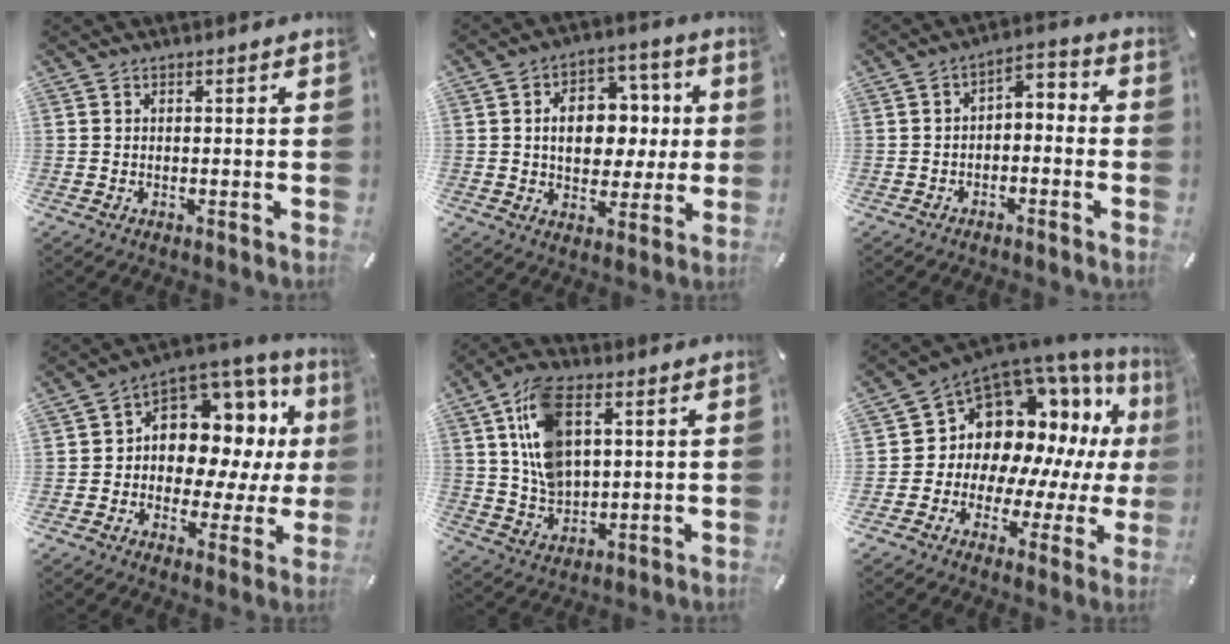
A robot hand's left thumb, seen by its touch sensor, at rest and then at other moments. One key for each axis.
{"total": 12.0, "fx": 0.8, "fy": 9.4, "fz": 7.5, "tx": -0.113, "ty": 0.008, "tz": 0.016}
{"total": 4.3, "fx": -3.3, "fy": 2.2, "fz": 1.7, "tx": -0.027, "ty": 0.018, "tz": -0.068}
{"total": 11.1, "fx": 3.2, "fy": 9.0, "fz": 5.7, "tx": -0.083, "ty": -0.049, "tz": 0.065}
{"total": 13.3, "fx": 4.3, "fy": 8.4, "fz": 9.4, "tx": -0.215, "ty": 0.001, "tz": 0.077}
{"total": 13.7, "fx": 6.2, "fy": 11.1, "fz": 5.2, "tx": -0.083, "ty": -0.089, "tz": 0.129}